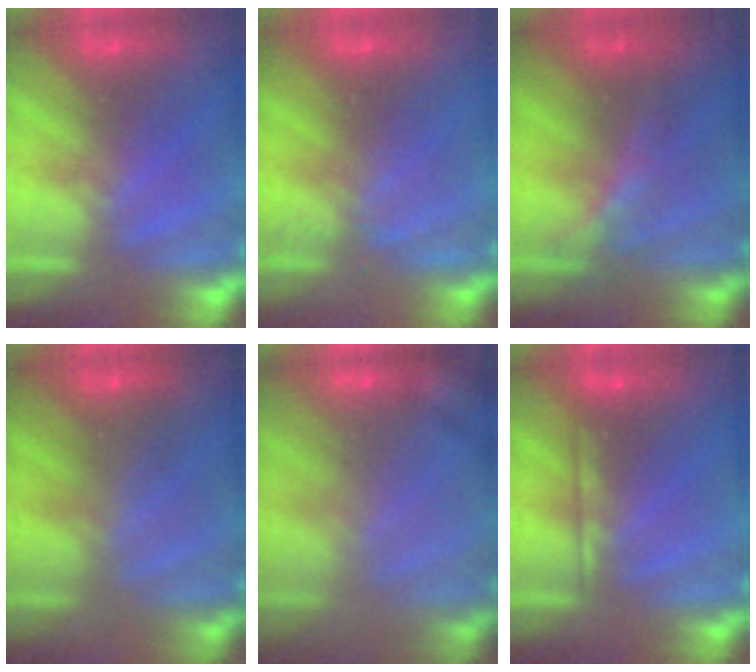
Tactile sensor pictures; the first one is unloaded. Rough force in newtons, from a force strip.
{"total": 2.2}
{"total": 1.7}
{"total": 2.1}
{"total": 3.1}
{"total": 2.1}